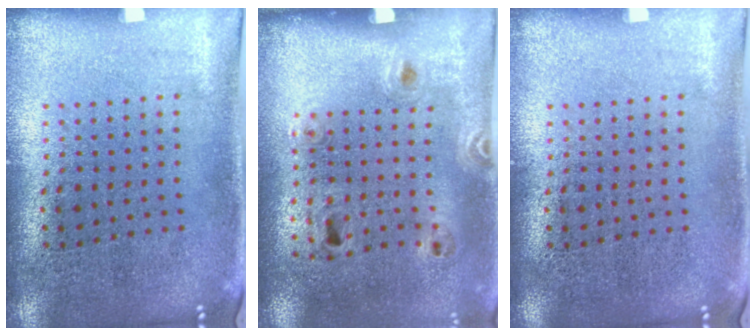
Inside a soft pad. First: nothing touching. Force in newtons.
{"total": 1.3, "press": 0.8, "slide": 1.1}
{"total": 0.0}